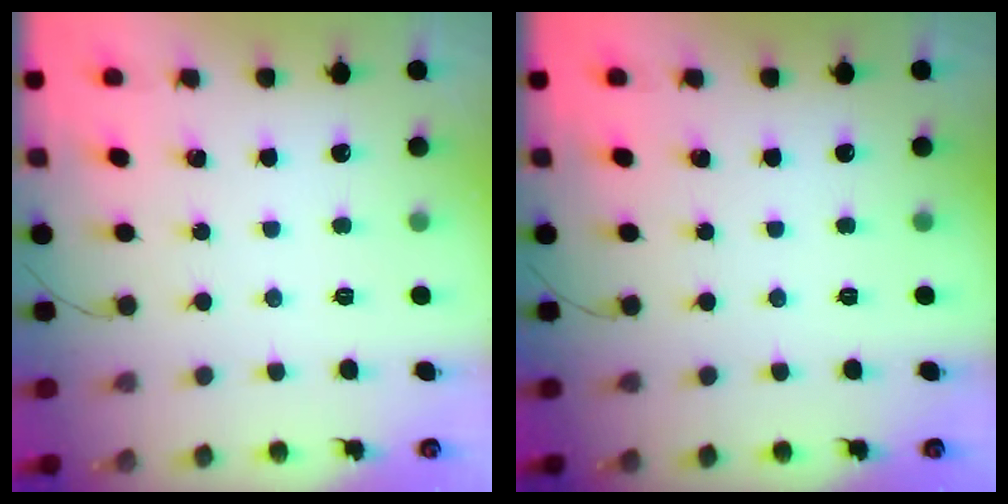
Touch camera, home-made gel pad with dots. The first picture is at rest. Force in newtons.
{"total": 0.0}